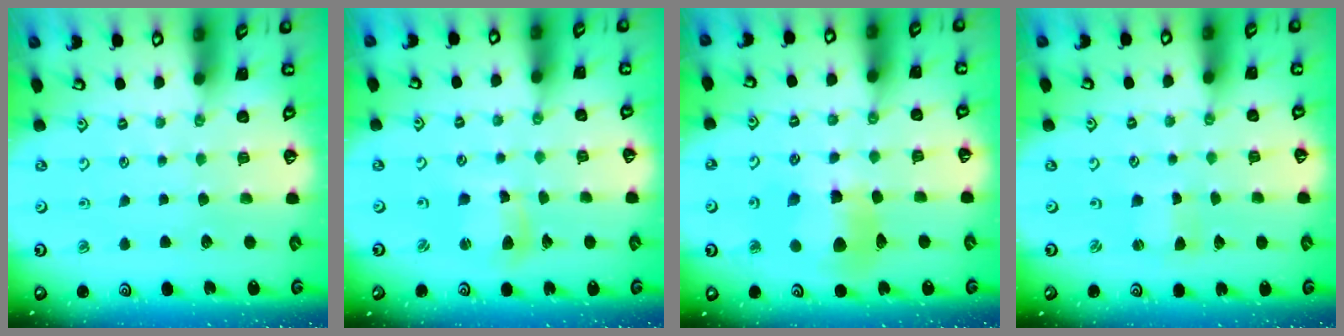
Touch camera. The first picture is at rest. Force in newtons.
{"total": 5.4, "press": 5.3, "slide": 0.8}
{"total": 12.0, "press": 11.8, "slide": 1.7}
{"total": 0.8, "press": 0.8, "slide": 0.2}